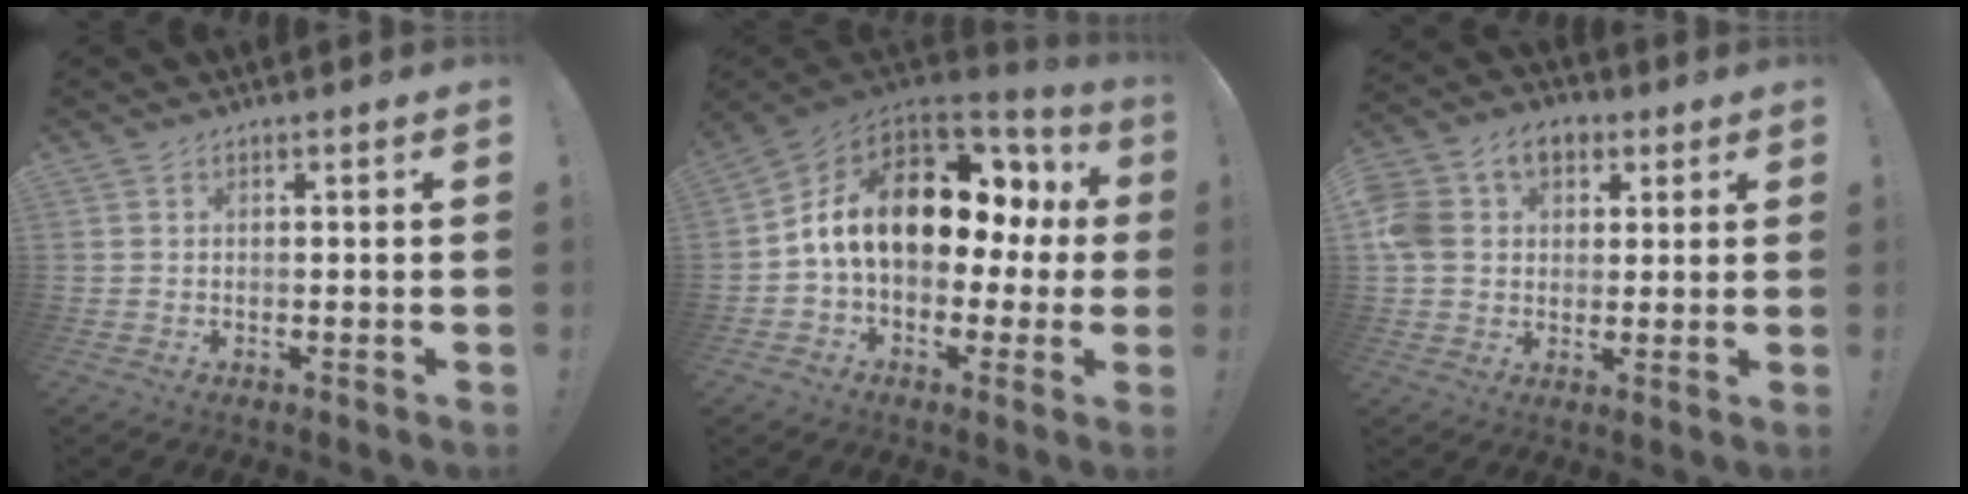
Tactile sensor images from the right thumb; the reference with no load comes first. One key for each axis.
{"total": 18.7, "fx": 4.6, "fy": 11.5, "fz": 14.0, "tx": -0.217, "ty": -0.010, "tz": 0.094}
{"total": 12.9, "fx": 4.0, "fy": 10.2, "fz": 6.7, "tx": -0.118, "ty": -0.002, "tz": 0.081}